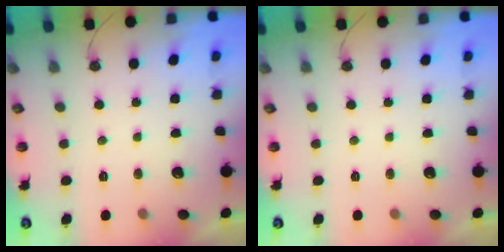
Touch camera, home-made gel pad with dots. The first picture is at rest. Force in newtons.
{"total": 0.0}